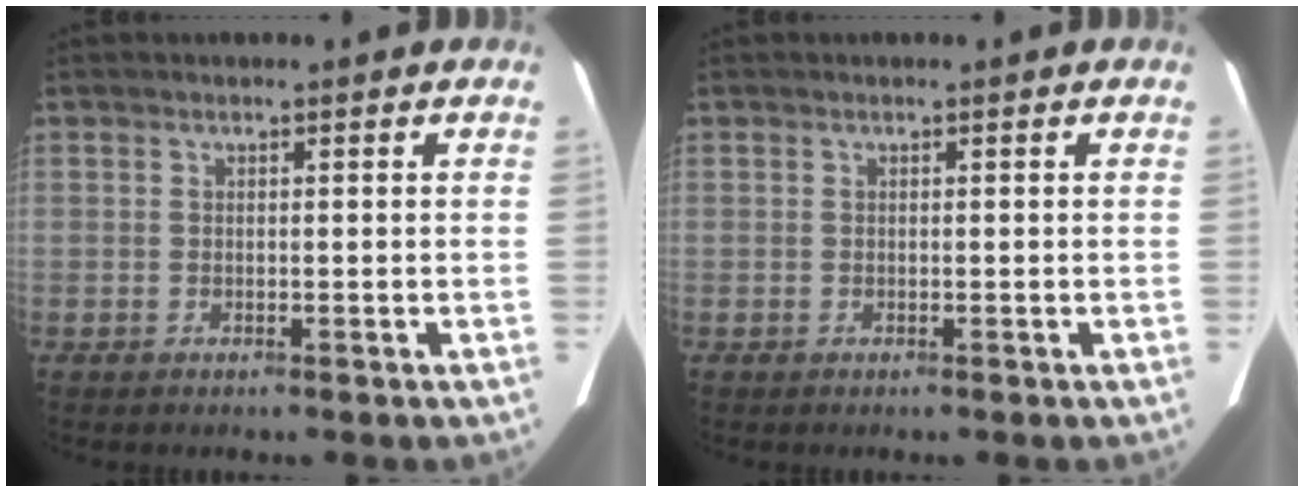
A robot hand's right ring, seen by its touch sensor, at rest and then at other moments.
{"total": 0.0}